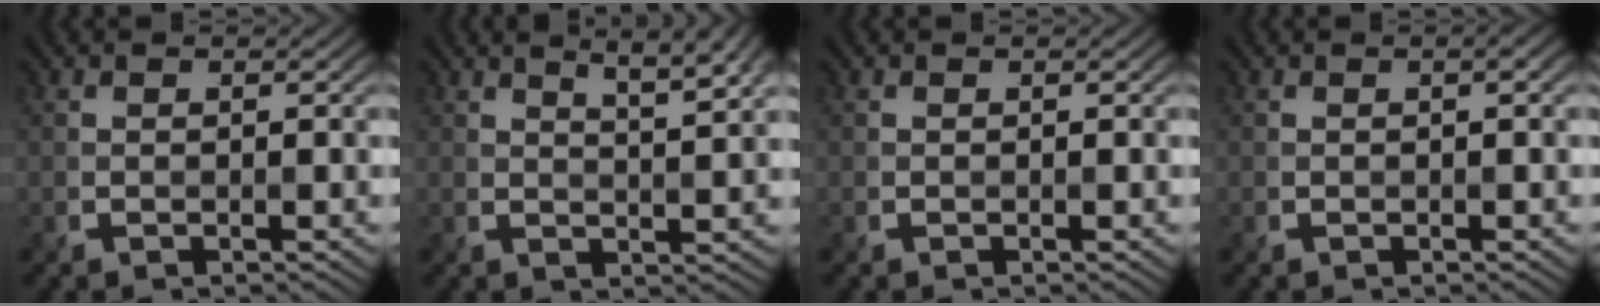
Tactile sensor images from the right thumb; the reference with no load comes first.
{"total": 6.0, "force": [3.8, 1.3, 4.5], "torque": [-0.068, 0.007, 0.059]}
{"total": 0.0}
{"total": 0.9, "force": [0.2, 0.1, 0.9], "torque": [-0.016, 0.005, 0.004]}